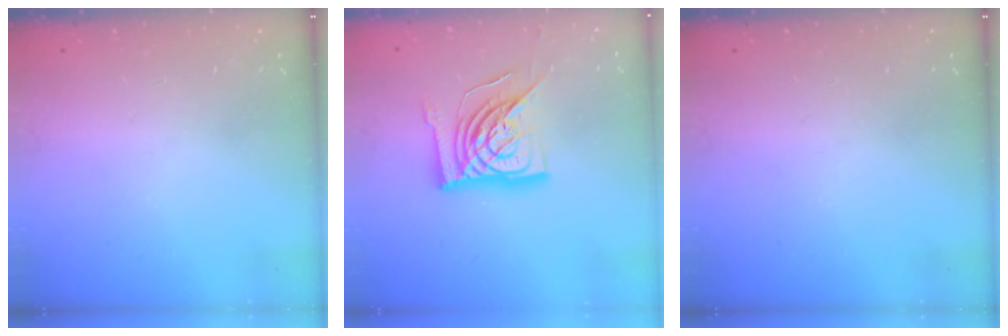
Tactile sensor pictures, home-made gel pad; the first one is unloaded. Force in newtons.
{"total": 18.6, "press": 18.5, "slide": 2.2}
{"total": 0.0}